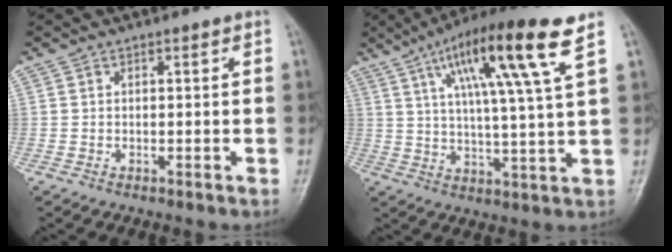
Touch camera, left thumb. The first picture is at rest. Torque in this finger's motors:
{"motor_torque": [0.64, 0.59, 1.93, -0.84, 0.22]}